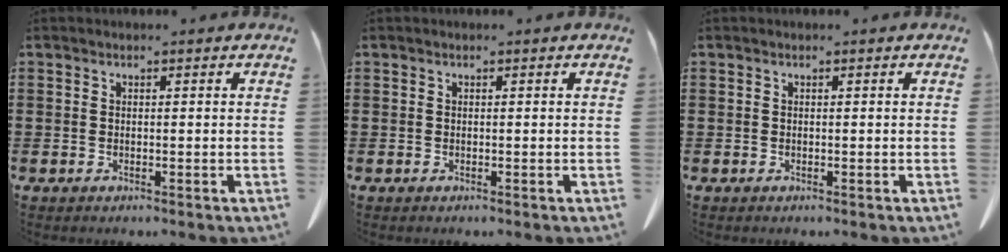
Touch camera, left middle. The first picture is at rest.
{"total": 0.0}
{"total": 0.0}